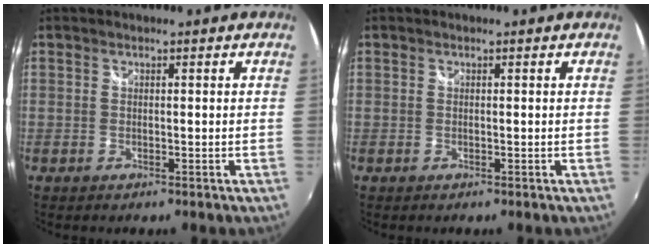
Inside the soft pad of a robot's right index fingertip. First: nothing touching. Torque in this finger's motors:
{"motor_torque": [0.04, 0.01, 0.00, 0.00]}